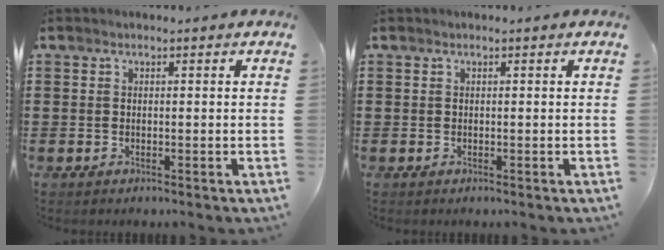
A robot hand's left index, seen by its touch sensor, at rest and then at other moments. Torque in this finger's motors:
{"motor_torque": [0.00, 0.00, 0.00, -0.01]}